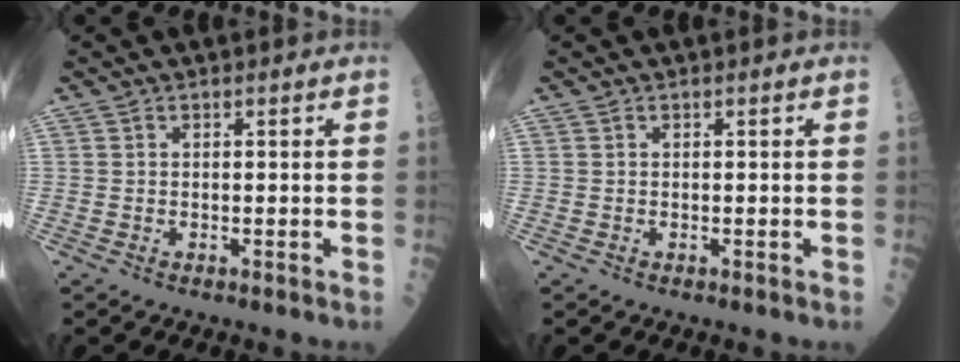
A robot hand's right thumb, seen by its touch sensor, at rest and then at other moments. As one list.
[{"total": 0.0}]